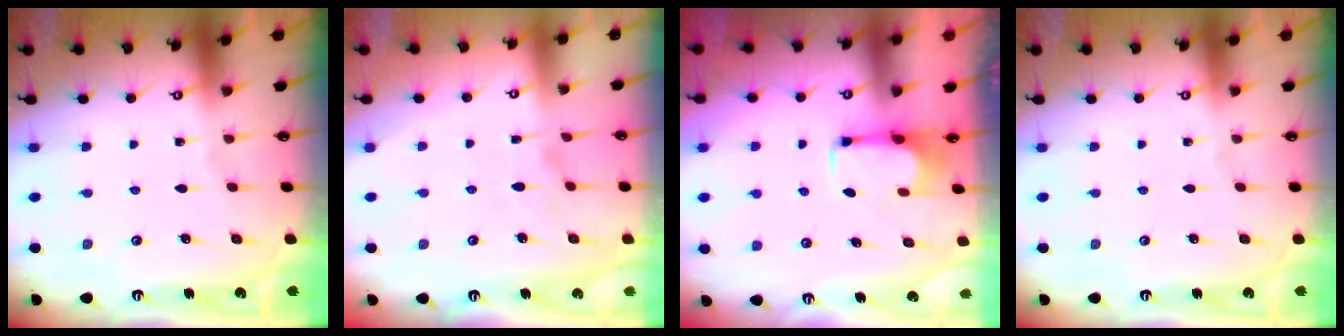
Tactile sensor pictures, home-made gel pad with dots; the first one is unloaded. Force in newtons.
{"total": 4.3, "press": 4.1, "slide": 1.2}
{"total": 2.8, "press": 2.7, "slide": 0.9}
{"total": 0.0}